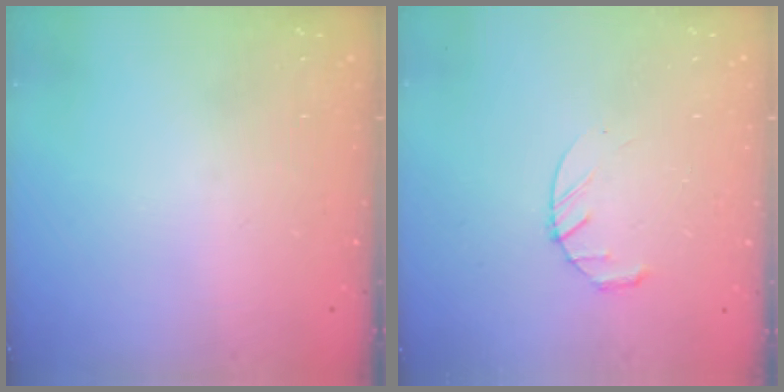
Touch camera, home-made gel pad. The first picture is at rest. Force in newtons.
{"total": 4.4, "press": 4.4, "slide": 0.7}